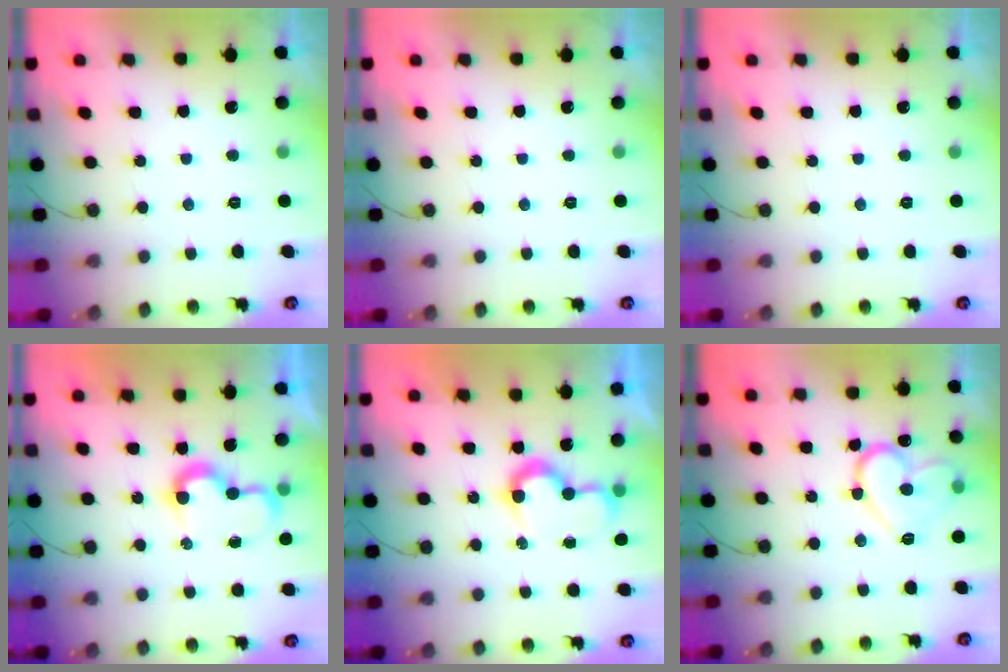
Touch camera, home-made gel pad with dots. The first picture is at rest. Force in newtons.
{"total": 0.0}
{"total": 0.0}
{"total": 7.2, "press": 7.2, "slide": 0.4}
{"total": 8.5, "press": 8.5, "slide": 0.2}
{"total": 14.6, "press": 14.6, "slide": 1.2}